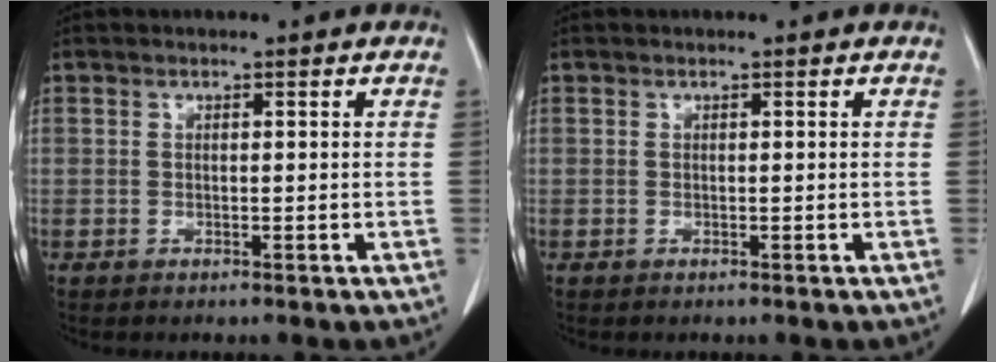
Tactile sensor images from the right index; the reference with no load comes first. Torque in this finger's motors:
{"motor_torque": [0.00, 0.00, 0.00, 0.00]}